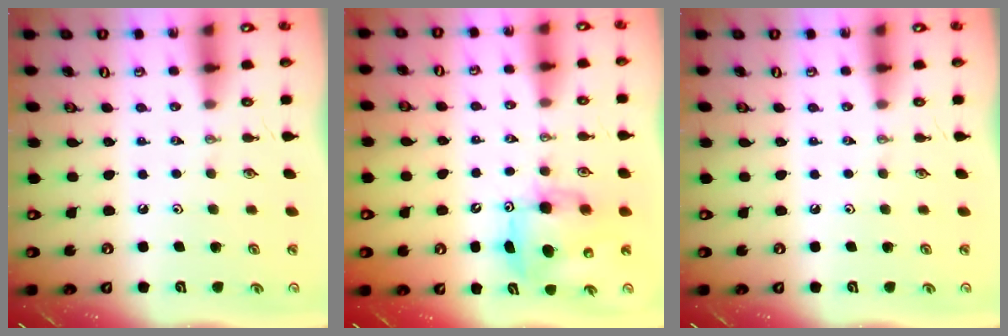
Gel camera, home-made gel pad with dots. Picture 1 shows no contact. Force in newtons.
{"total": 7.8, "press": 7.7, "slide": 1.5}
{"total": 0.0}